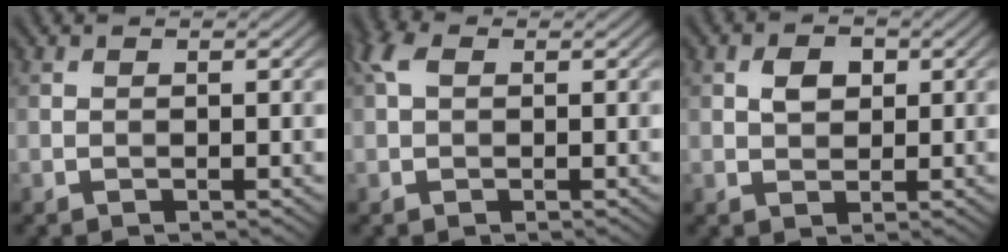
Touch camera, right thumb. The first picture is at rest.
{"total": 2.8, "force": [0.9, 1.7, 2.0], "torque": [-0.048, 0.010, 0.011]}
{"total": 2.7, "force": [0.7, 1.8, 1.8], "torque": [-0.037, 0.003, 0.011]}